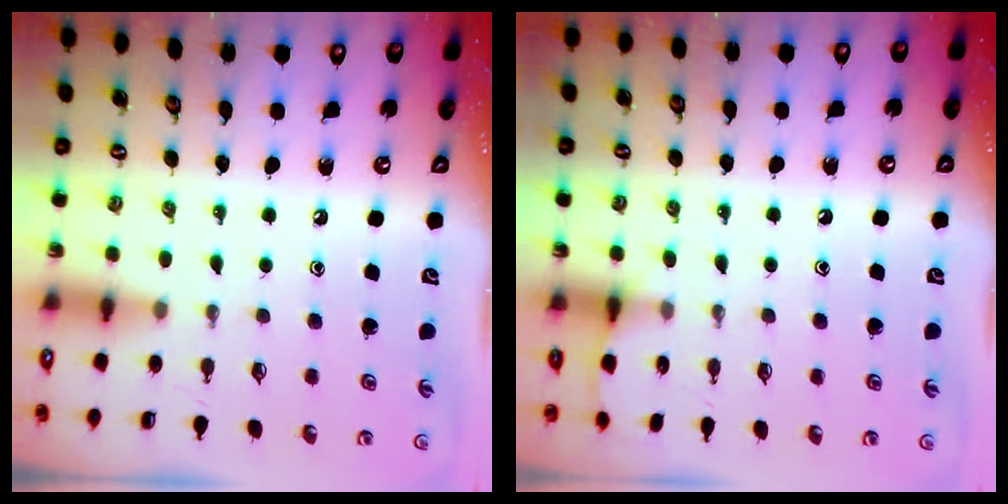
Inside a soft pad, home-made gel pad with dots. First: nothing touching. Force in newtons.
{"total": 5.5, "press": 5.5, "slide": 0.7}